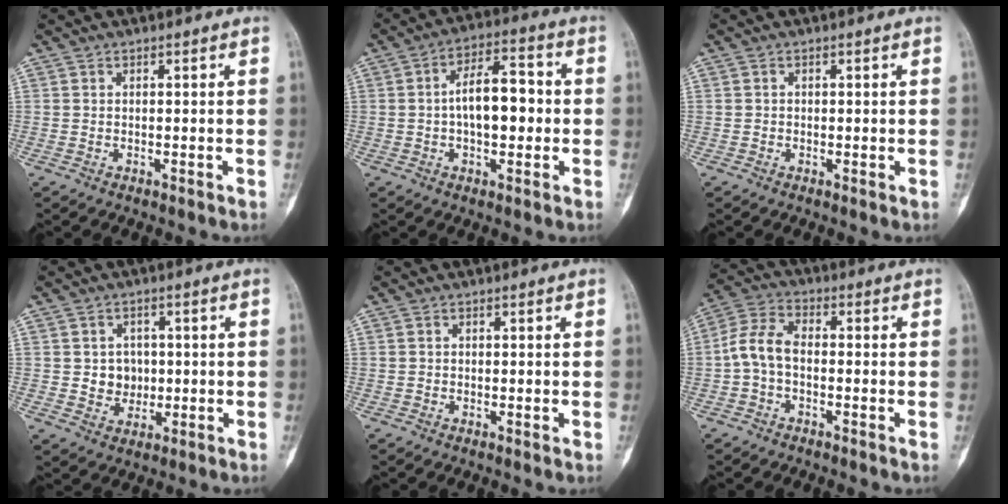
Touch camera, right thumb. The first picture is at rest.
{"total": 10.5, "force": [-0.2, 5.3, 9.1], "torque": [-0.128, 0.026, -0.008]}
{"total": 0.7, "force": [-0.1, 0.6, 0.2], "torque": [0.001, 0.001, -0.005]}
{"total": 5.1, "force": [0.2, 4.6, 2.2], "torque": [-0.006, 0.003, 0.007]}
{"total": 0.5, "force": [0.0, 0.5, 0.2], "torque": [0.001, 0.000, -0.003]}
{"total": 7.0, "force": [-1.1, 4.3, 5.4], "torque": [-0.109, 0.024, -0.035]}